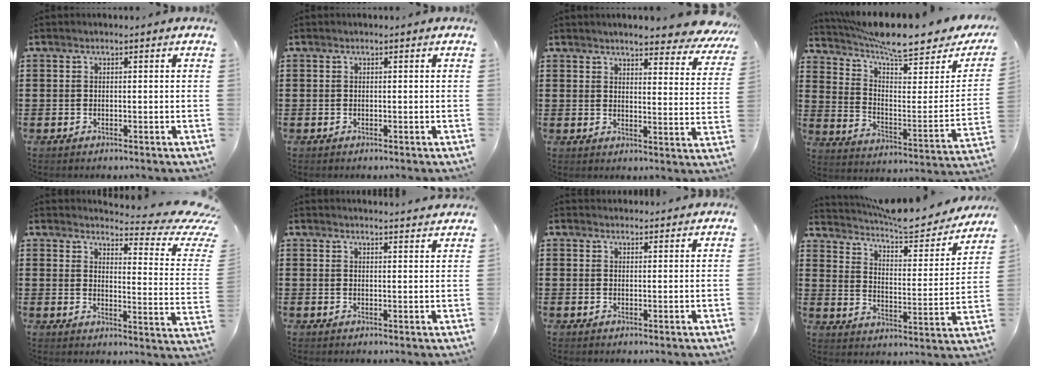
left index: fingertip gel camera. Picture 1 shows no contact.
{"total": 0.0}
{"total": 5.0, "force": [4.7, 0.0, 1.9], "torque": [-0.047, -0.028, 0.079]}
{"total": 8.6, "force": [7.5, 0.9, 4.0], "torque": [-0.097, -0.062, 0.124]}
{"total": 5.1, "force": [4.1, 0.3, 3.0], "torque": [-0.047, -0.045, 0.059]}
{"total": 2.7, "force": [2.6, -0.5, 0.0], "torque": [-0.008, -0.014, 0.049]}
{"total": 1.9, "force": [1.9, 0.2, -0.2], "torque": [-0.003, -0.003, 0.037]}
{"total": 7.1, "force": [6.3, 1.3, 2.9], "torque": [-0.071, -0.043, 0.103]}